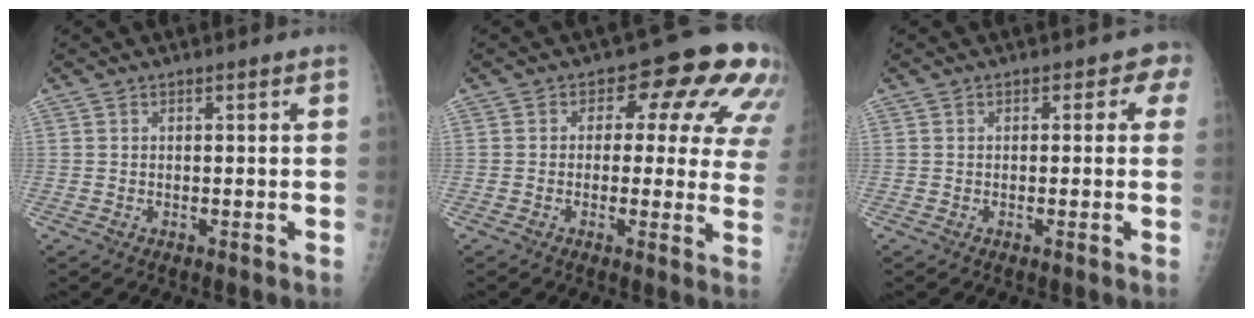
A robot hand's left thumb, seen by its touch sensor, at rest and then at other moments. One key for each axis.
{"total": 14.3, "fx": 5.0, "fy": 7.7, "fz": 11.0, "tx": -0.076, "ty": -0.001, "tz": 0.042}
{"total": 2.4, "fx": 0.6, "fy": 1.8, "fz": 1.4, "tx": 0.017, "ty": 0.007, "tz": -0.007}